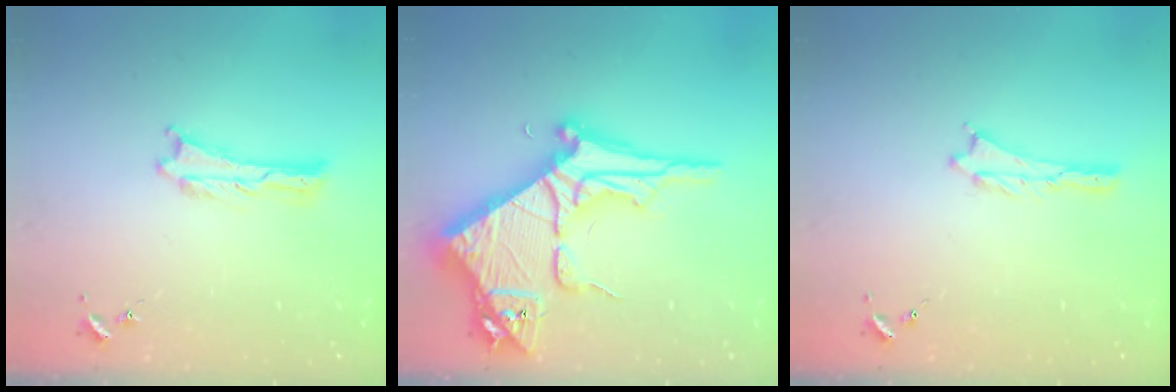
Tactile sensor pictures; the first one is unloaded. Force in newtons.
{"total": 14.6, "press": 14.5, "slide": 1.5}
{"total": 0.5, "press": 0.5, "slide": 0.2}